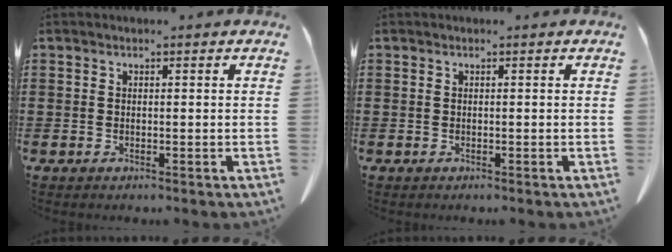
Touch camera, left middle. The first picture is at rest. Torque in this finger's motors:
{"motor_torque": [-0.22, 0.18, -0.01, 0.00]}